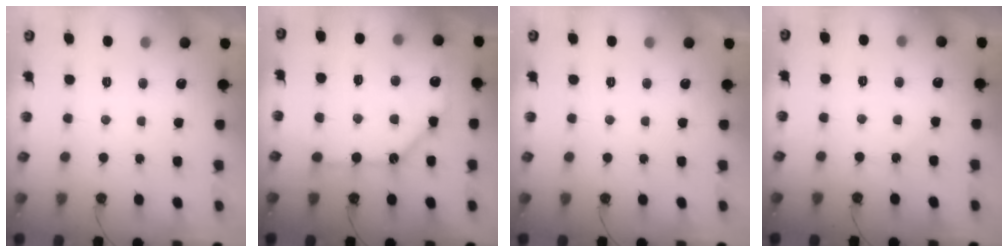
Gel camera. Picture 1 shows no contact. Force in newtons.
{"total": 13.3, "press": 13.2, "slide": 1.7}
{"total": 0.0}
{"total": 4.7, "press": 4.6, "slide": 0.6}